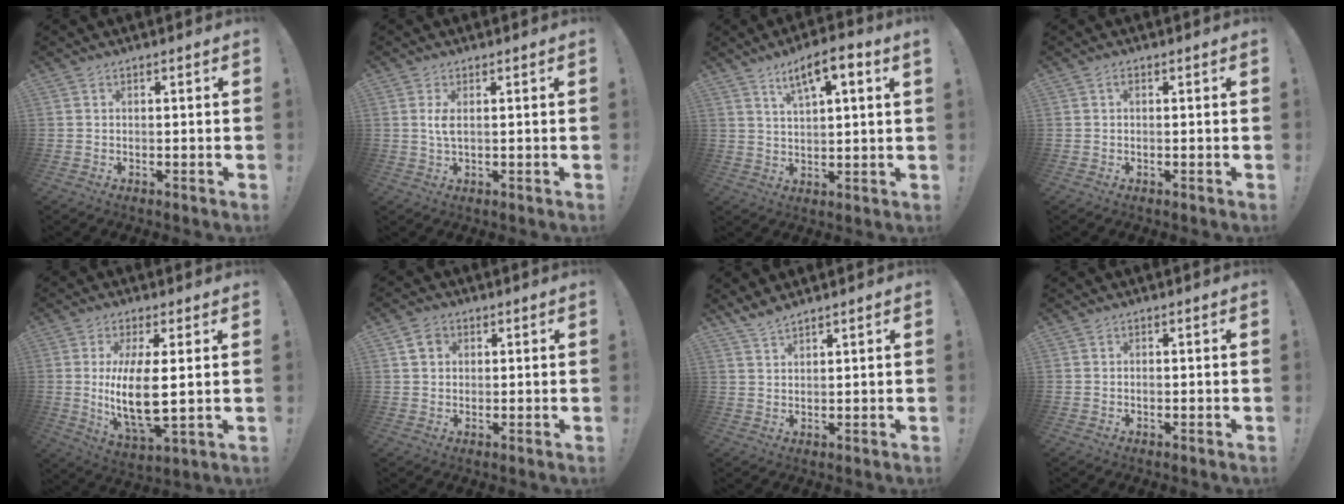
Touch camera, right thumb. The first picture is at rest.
{"total": 2.7, "force": [0.5, 0.7, 2.6], "torque": [-0.045, -0.002, 0.006]}
{"total": 8.2, "force": [4.4, 2.1, 6.5], "torque": [-0.098, -0.019, 0.071]}
{"total": 0.8, "force": [-0.2, 0.3, 0.7], "torque": [-0.015, 0.003, -0.005]}
{"total": 13.6, "force": [1.1, 4.6, 12.7], "torque": [-0.253, -0.023, 0.015]}
{"total": 4.4, "force": [1.8, 3.6, 1.8], "torque": [-0.027, 0.005, 0.034]}
{"total": 3.4, "force": [3.1, 0.2, 1.3], "torque": [-0.038, -0.014, 0.060]}
{"total": 0.7, "force": [-0.5, 0.4, 0.2], "torque": [-0.004, 0.002, -0.010]}